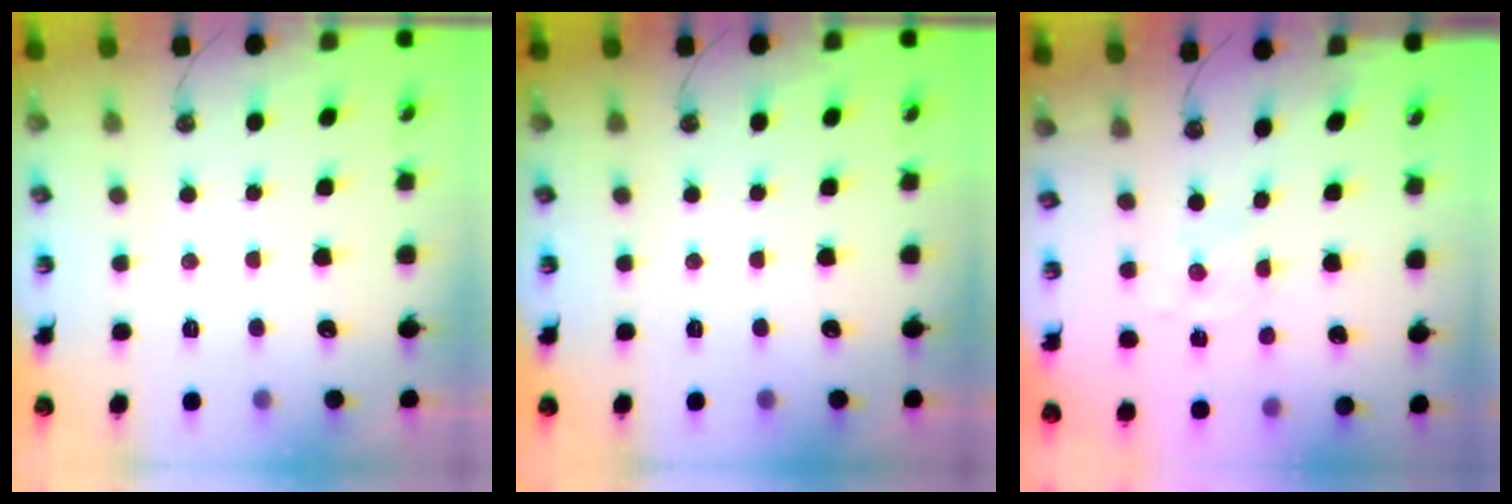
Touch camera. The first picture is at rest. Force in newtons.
{"total": 0.0}
{"total": 0.0}